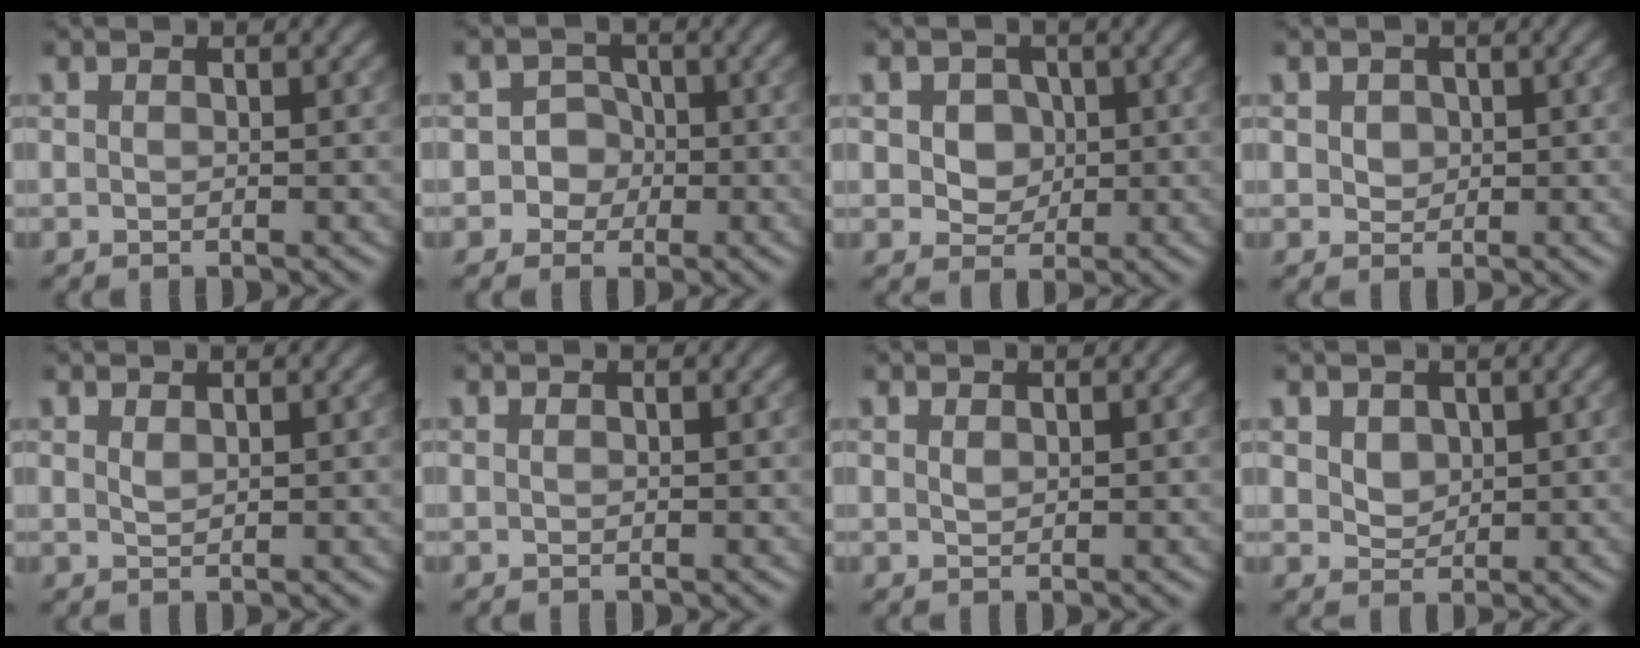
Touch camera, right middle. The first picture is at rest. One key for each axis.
{"total": 3.4, "fx": -0.8, "fy": 3.3, "fz": 0.4, "tx": 0.028, "ty": 0.018, "tz": -0.033}
{"total": 4.0, "fx": 1.2, "fy": 3.3, "fz": 2.1, "tx": -0.031, "ty": 0.010, "tz": 0.018}
{"total": 1.6, "fx": 0.5, "fy": 1.3, "fz": 0.7, "tx": -0.009, "ty": 0.007, "tz": 0.009}
{"total": 0.7, "fx": 0.5, "fy": 0.2, "fz": 0.4, "tx": -0.010, "ty": 0.000, "tz": 0.013}
{"total": 0.0}
{"total": 0.5, "fx": 0.3, "fy": 0.3, "fz": 0.3, "tx": -0.008, "ty": 0.000, "tz": 0.008}
{"total": 2.0, "fx": 0.9, "fy": 1.5, "fz": 1.0, "tx": -0.020, "ty": -0.001, "tz": 0.021}